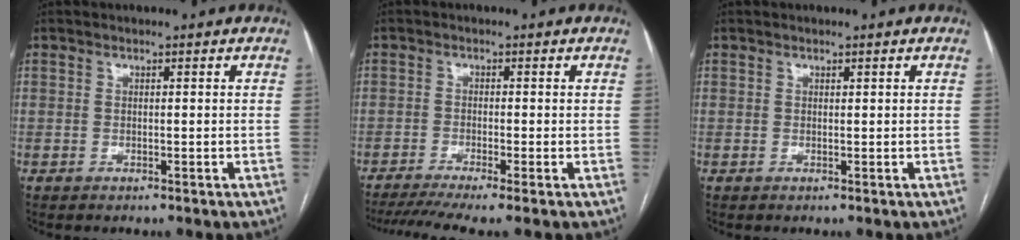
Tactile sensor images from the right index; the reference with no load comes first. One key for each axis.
{"total": 6.9, "fx": -5.2, "fy": 0.0, "fz": 4.6, "tx": -0.078, "ty": -0.009, "tz": -0.087}
{"total": 0.0}